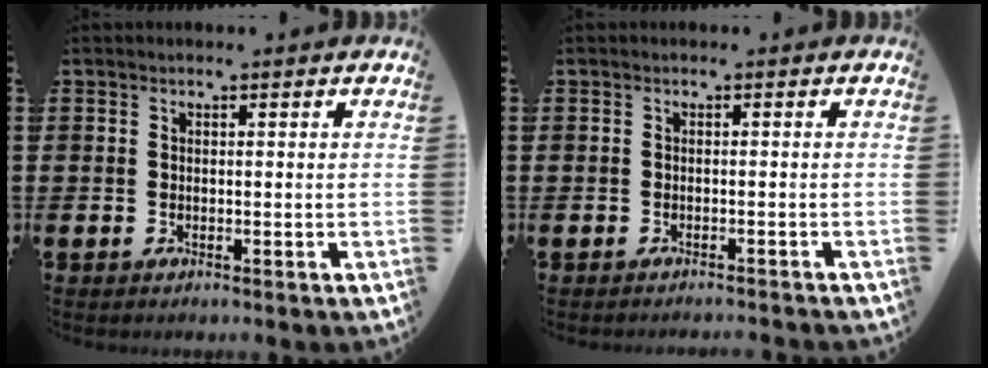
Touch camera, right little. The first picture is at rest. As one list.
[{"total": 0.0}]